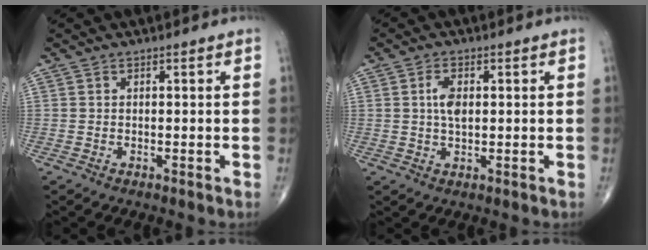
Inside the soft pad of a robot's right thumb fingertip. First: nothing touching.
{"total": 4.0, "force": [0.7, 2.1, 3.3], "torque": [-0.063, 0.000, 0.012]}